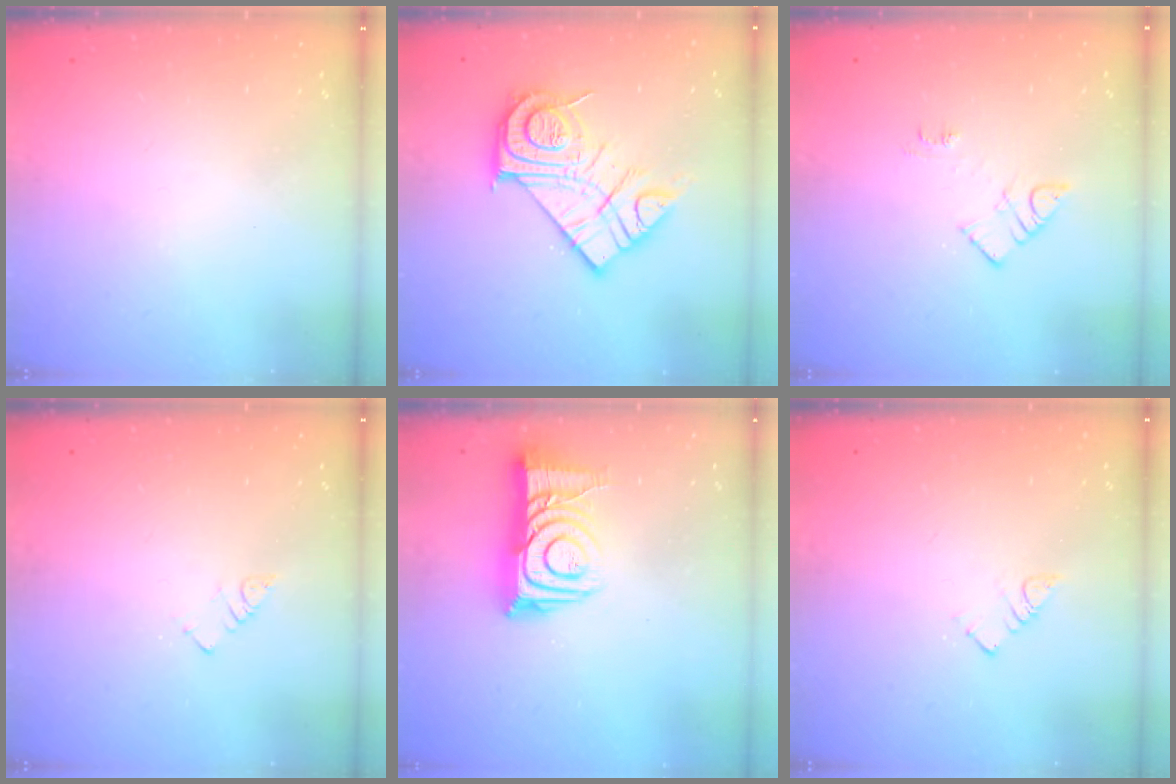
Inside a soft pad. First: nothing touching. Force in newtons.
{"total": 18.1, "press": 18.0, "slide": 1.5}
{"total": 5.6, "press": 5.5, "slide": 0.6}
{"total": 2.3, "press": 2.3, "slide": 0.4}
{"total": 14.1, "press": 14.1, "slide": 1.1}
{"total": 3.6, "press": 3.6, "slide": 0.2}